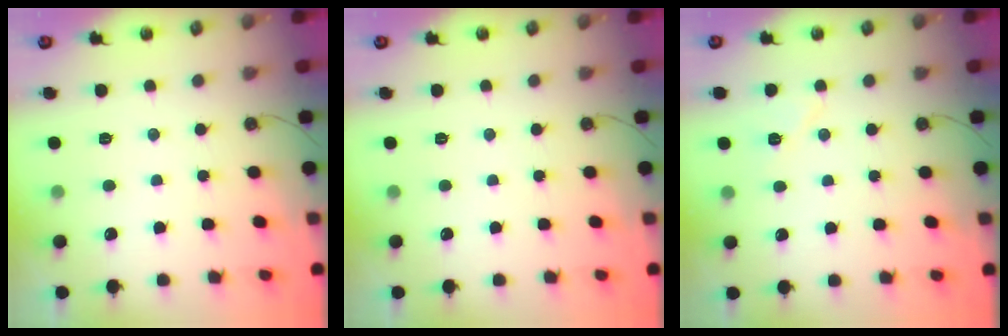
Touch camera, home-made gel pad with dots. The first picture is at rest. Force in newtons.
{"total": 0.0}
{"total": 6.6, "press": 6.4, "slide": 1.7}